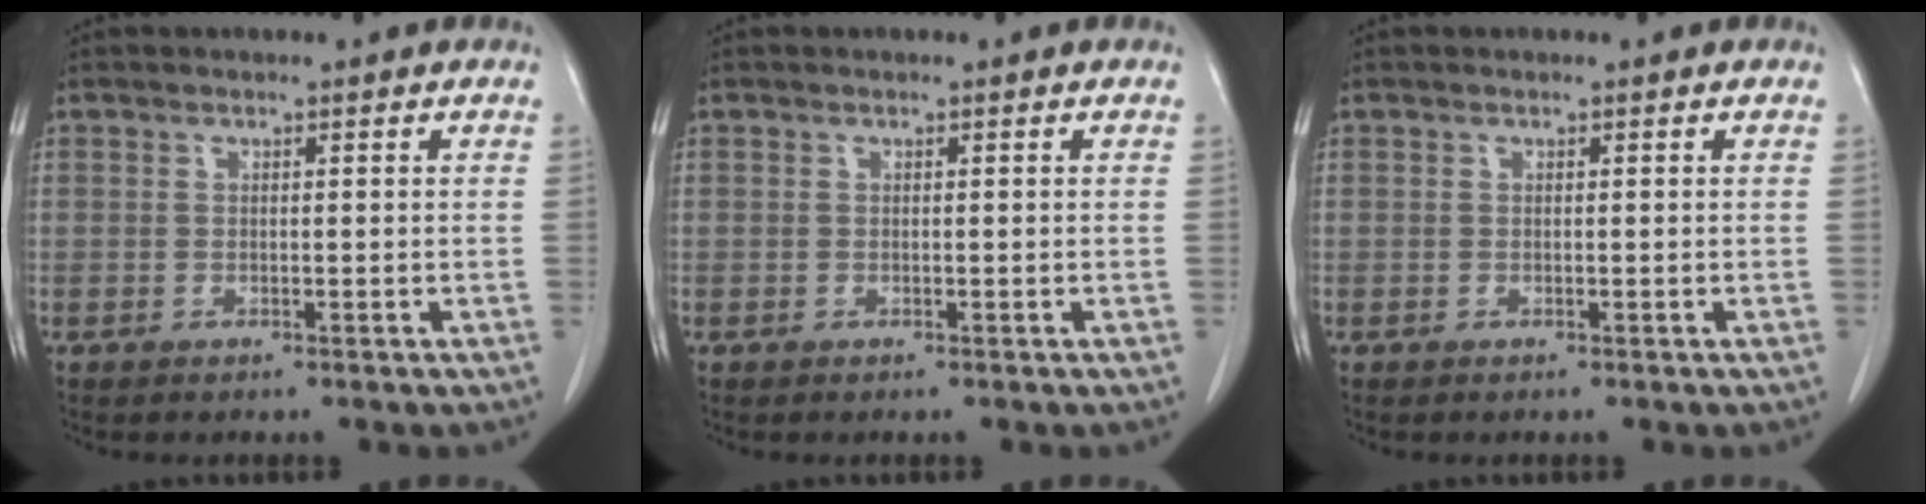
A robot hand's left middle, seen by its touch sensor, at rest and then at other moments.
{"total": 0.0}
{"total": 0.0}